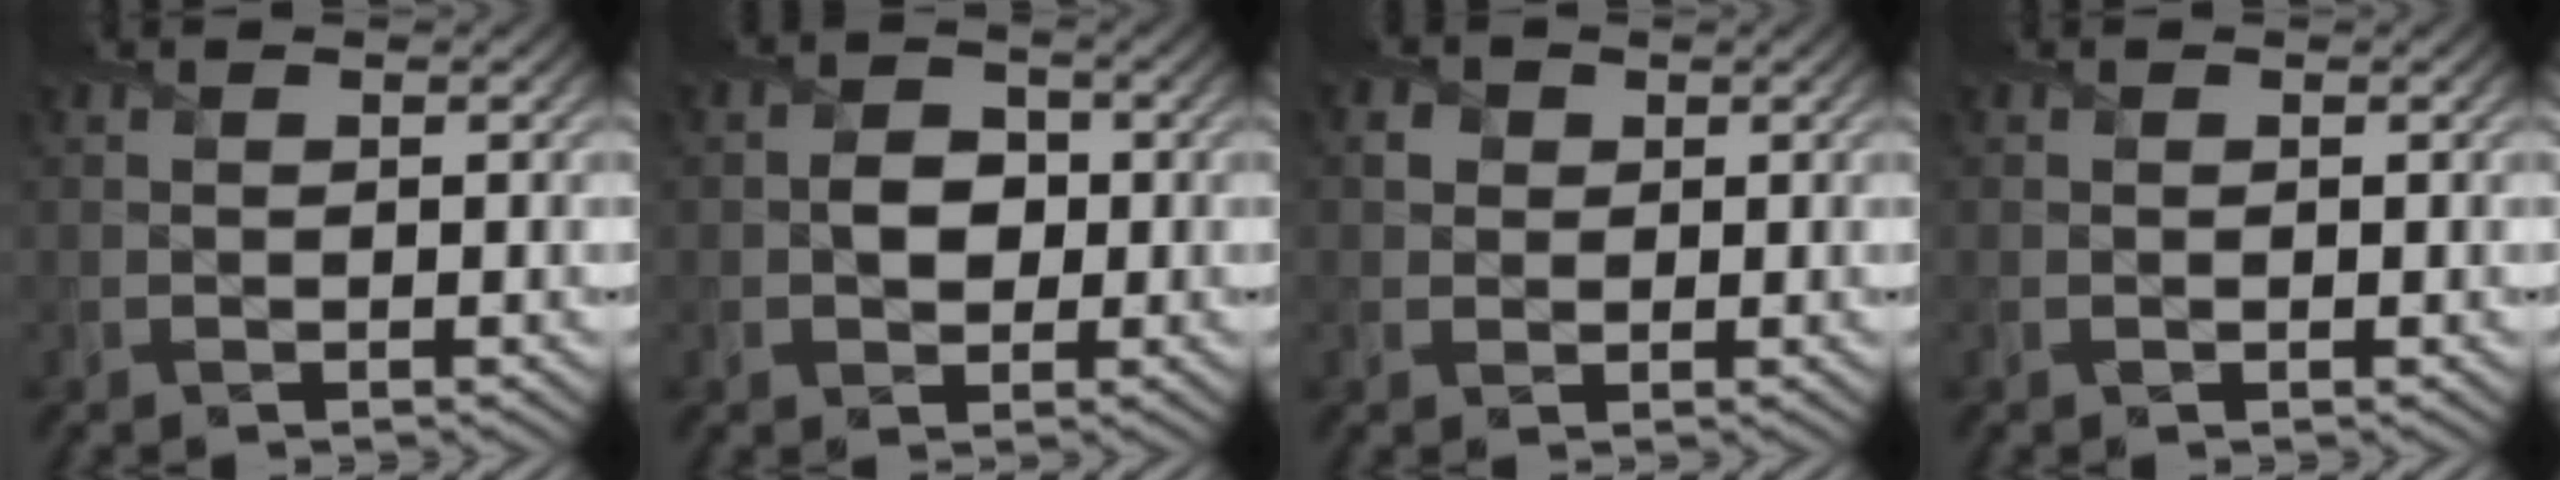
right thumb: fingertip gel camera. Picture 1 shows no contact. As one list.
[{"total": 2.8, "force": [-0.4, 2.3, 1.5], "torque": [-0.026, -0.003, -0.014]}, {"total": 1.7, "force": [0.5, 1.6, 0.3], "torque": [-0.005, -0.001, 0.005]}, {"total": 0.0}]